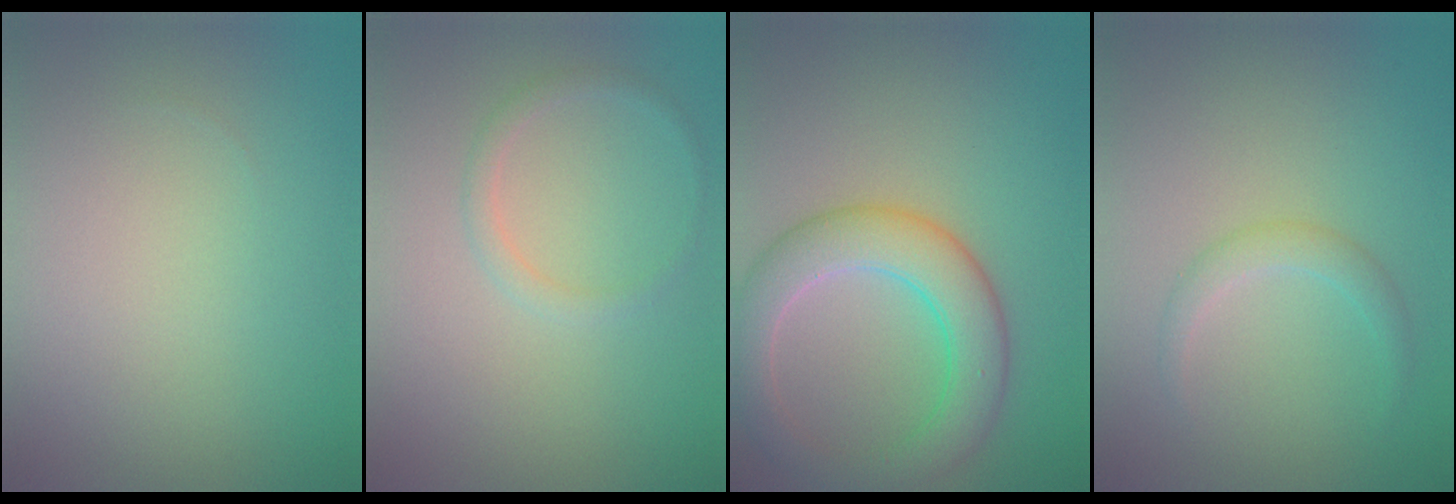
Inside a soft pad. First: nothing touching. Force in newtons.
{"total": 1.1, "press": 1.1, "slide": 0.1}
{"total": 6.0, "press": 6.0, "slide": 0.6}
{"total": 1.6, "press": 1.6, "slide": 0.0}